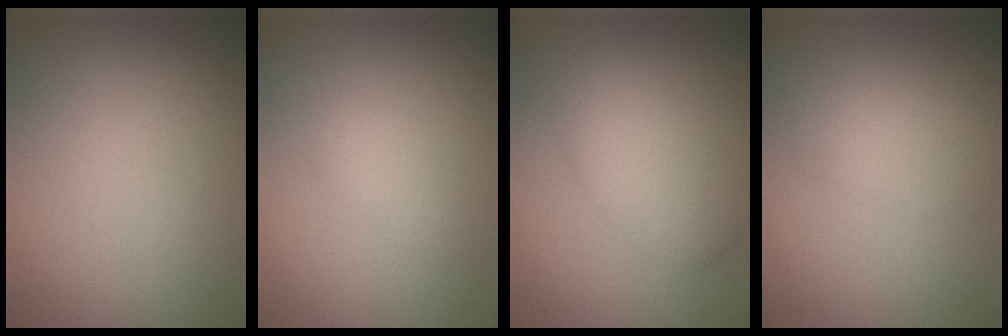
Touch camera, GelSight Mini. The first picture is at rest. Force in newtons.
{"total": 1.5, "press": 1.5, "slide": 0.0}
{"total": 4.1, "press": 4.1, "slide": 0.2}
{"total": 2.7, "press": 2.7, "slide": 0.2}